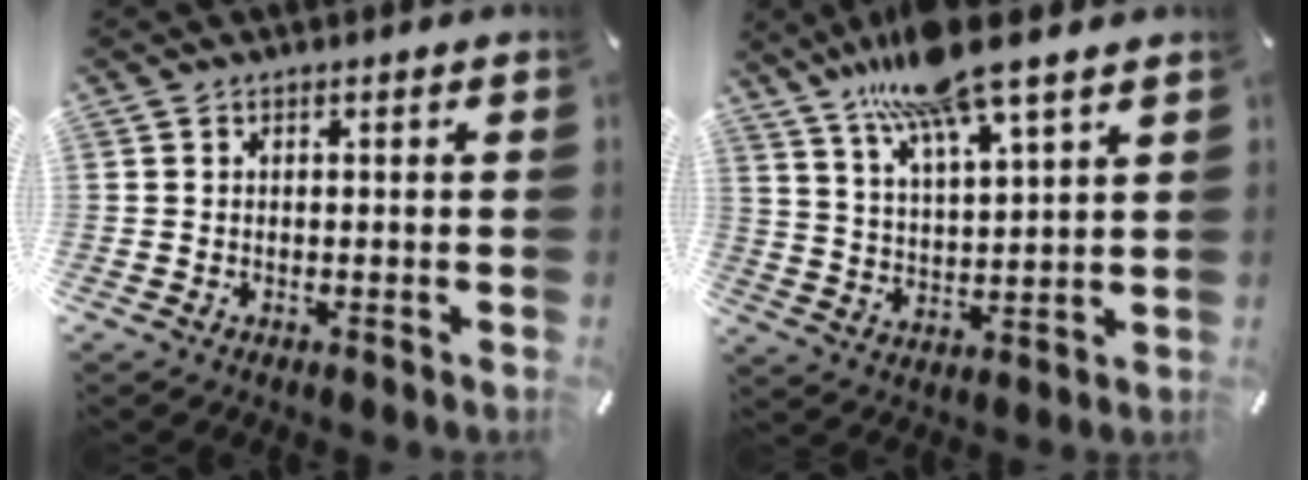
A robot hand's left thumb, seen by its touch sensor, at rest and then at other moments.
{"total": 14.6, "force": [11.7, 2.5, 8.2], "torque": [-0.167, -0.052, 0.204]}